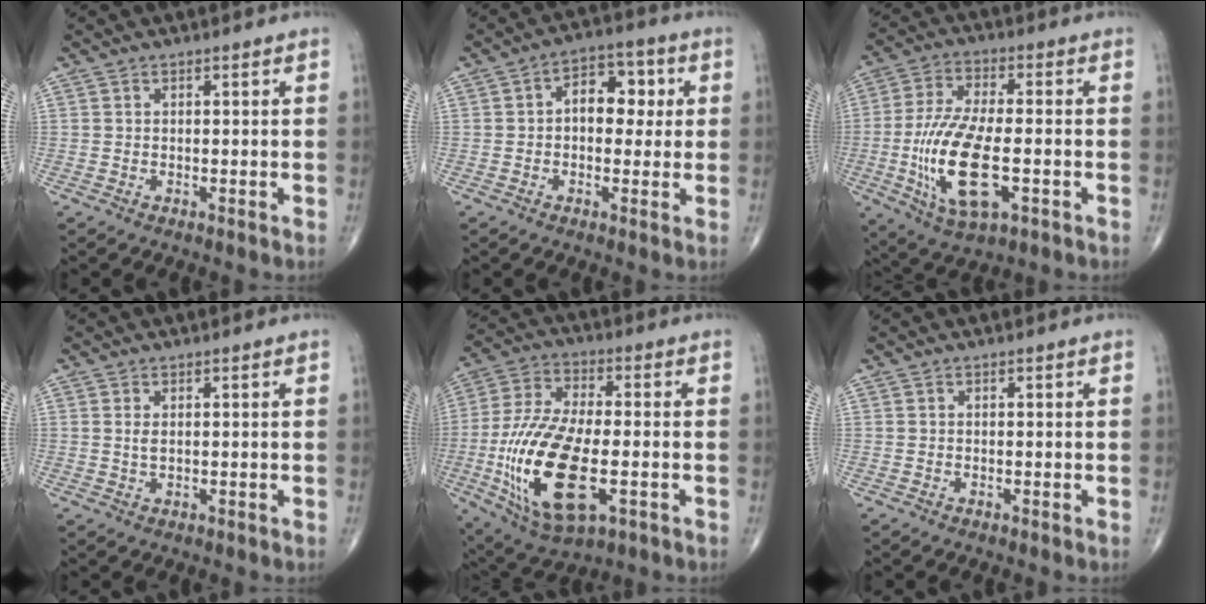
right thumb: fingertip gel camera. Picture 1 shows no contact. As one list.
[{"total": 8.5, "force": [1.0, 5.6, 6.4], "torque": [-0.053, 0.019, 0.009]}, {"total": 16.4, "force": [-3.6, 6.7, 14.5], "torque": [-0.293, 0.005, -0.058]}, {"total": 1.4, "force": [0.4, 0.6, 1.2], "torque": [-0.025, -0.001, 0.013]}, {"total": 21.3, "force": [-4.8, 9.5, 18.5], "torque": [-0.382, 0.004, -0.071]}, {"total": 0.0}]